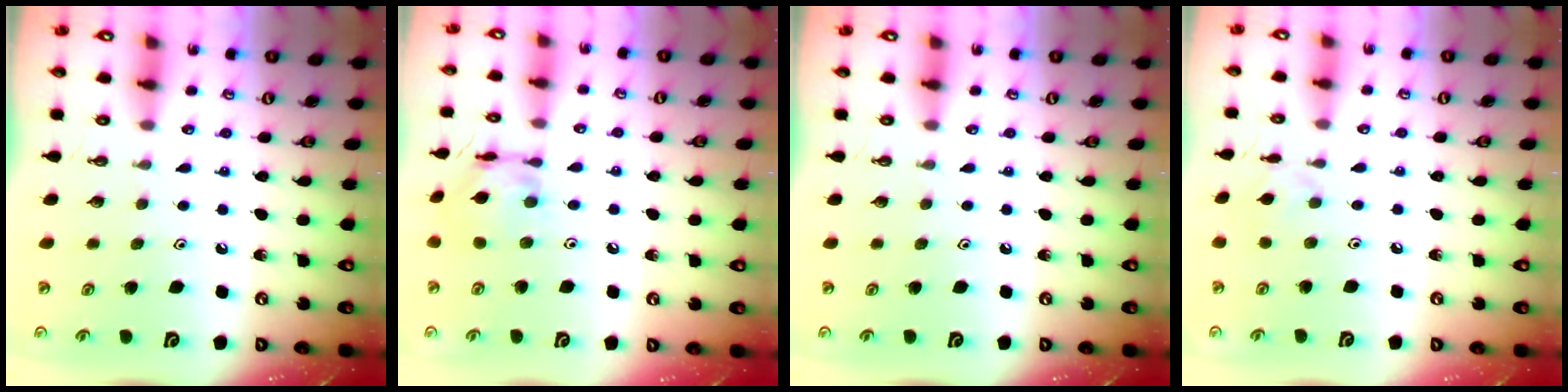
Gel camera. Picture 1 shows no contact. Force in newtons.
{"total": 10.3, "press": 10.3, "slide": 0.8}
{"total": 0.0}
{"total": 2.8, "press": 2.7, "slide": 0.6}